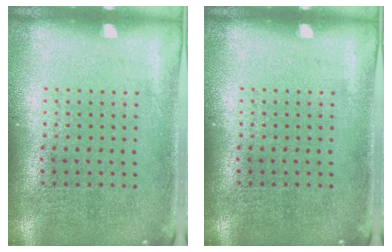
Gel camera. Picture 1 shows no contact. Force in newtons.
{"total": 0.0}